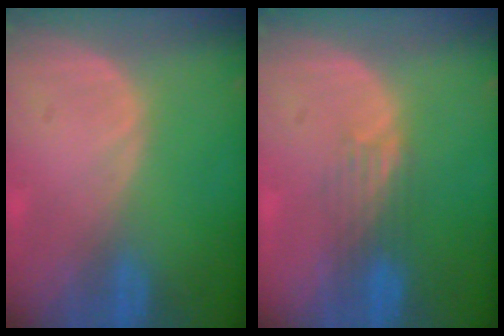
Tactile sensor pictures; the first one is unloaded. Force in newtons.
{"total": 3.6, "press": 3.0, "slide": 2.0}